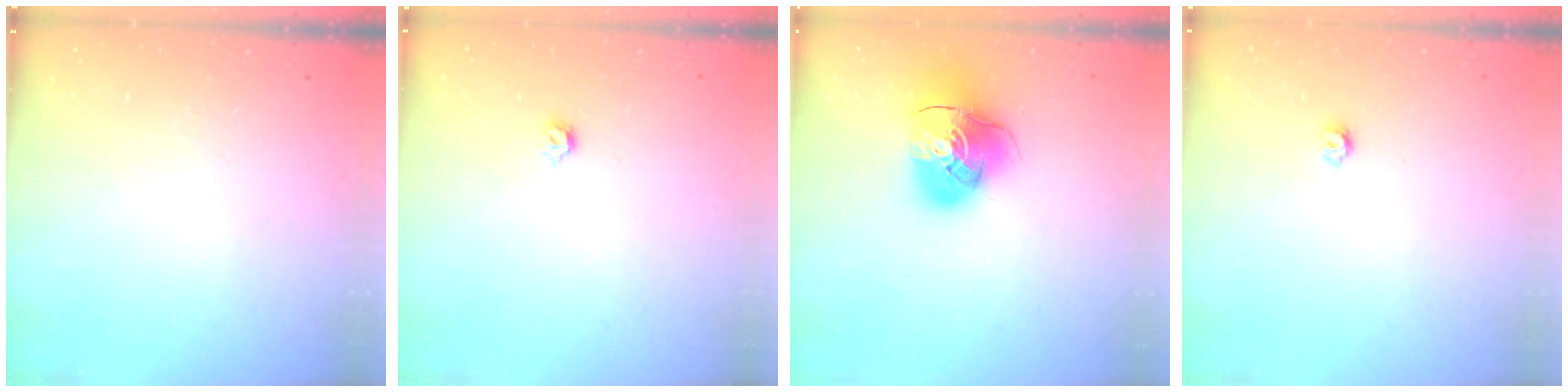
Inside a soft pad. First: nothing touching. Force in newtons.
{"total": 3.1, "press": 3.0, "slide": 0.8}
{"total": 12.8, "press": 12.6, "slide": 1.9}
{"total": 3.2, "press": 3.2, "slide": 0.3}